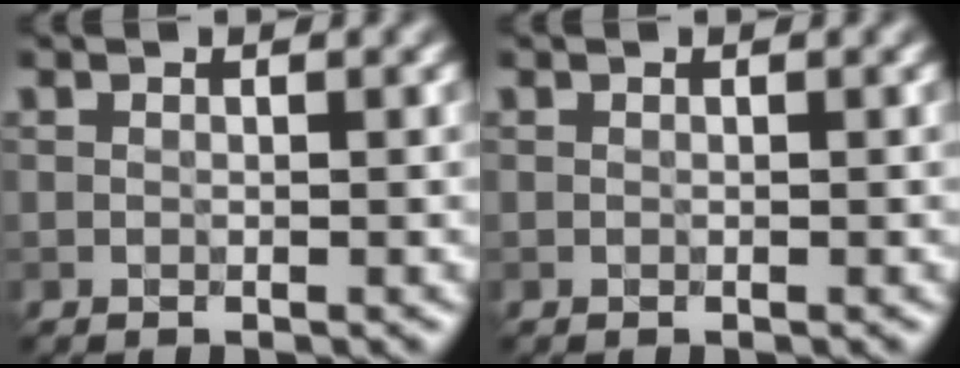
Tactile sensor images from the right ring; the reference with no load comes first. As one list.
[{"total": 0.0}]